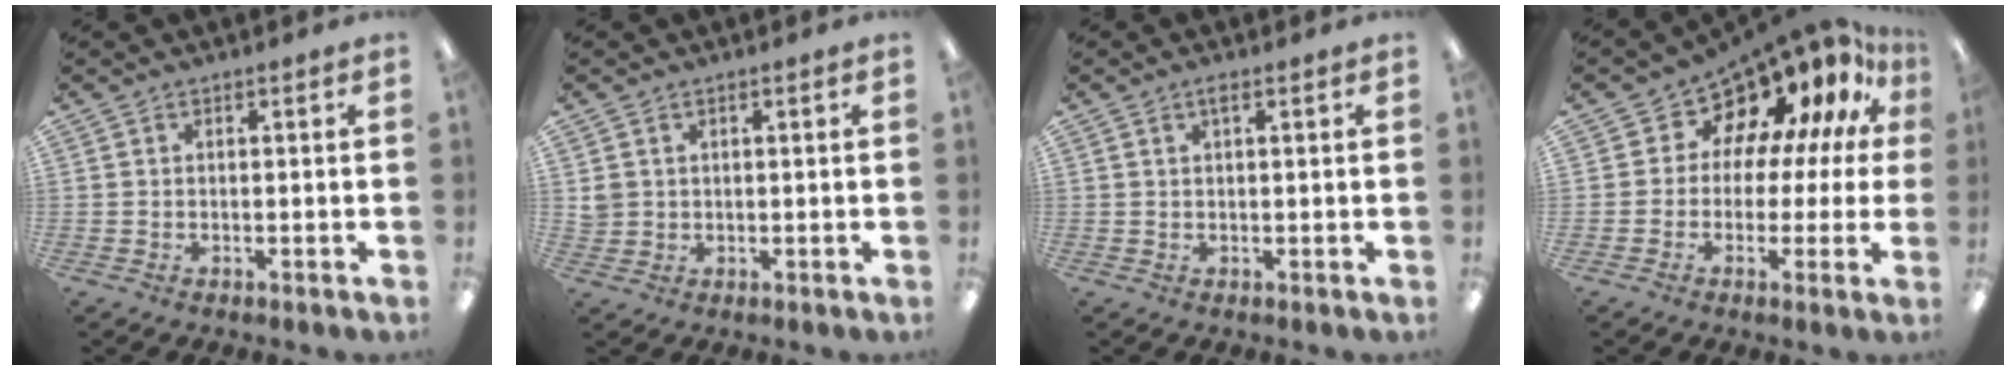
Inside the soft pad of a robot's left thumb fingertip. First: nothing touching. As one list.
[{"total": 2.1, "force": [0.7, 1.9, 0.3], "torque": [-0.011, 0.003, 0.012]}, {"total": 1.8, "force": [0.9, 0.4, 1.5], "torque": [-0.025, 0.001, 0.012]}, {"total": 11.1, "force": [8.5, 6.2, 3.5], "torque": [-0.059, -0.089, 0.148]}]